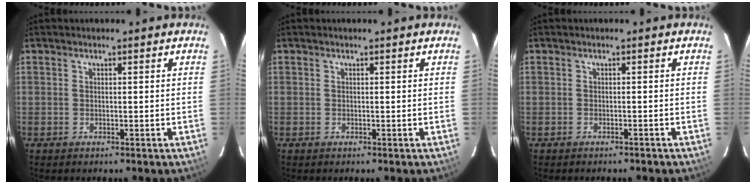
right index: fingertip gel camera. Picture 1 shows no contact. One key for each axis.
{"total": 0.0}
{"total": 0.9, "fx": -0.9, "fy": 0.1, "fz": 0.2, "tx": -0.005, "ty": 0.004, "tz": -0.011}